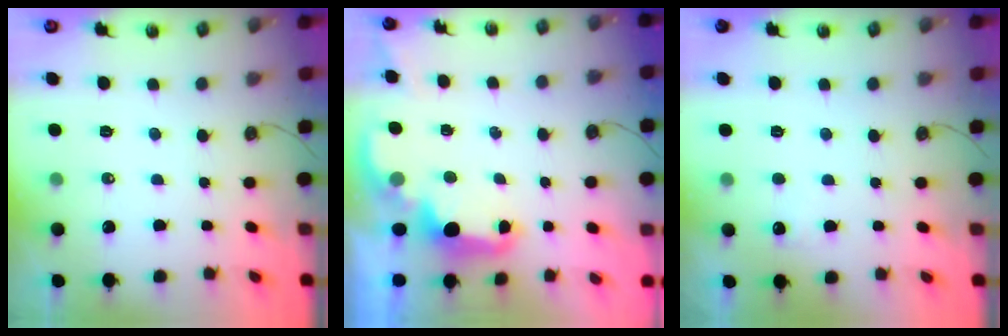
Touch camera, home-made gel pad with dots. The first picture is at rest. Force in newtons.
{"total": 2.8, "press": 2.6, "slide": 0.9}
{"total": 2.7, "press": 2.5, "slide": 1.0}